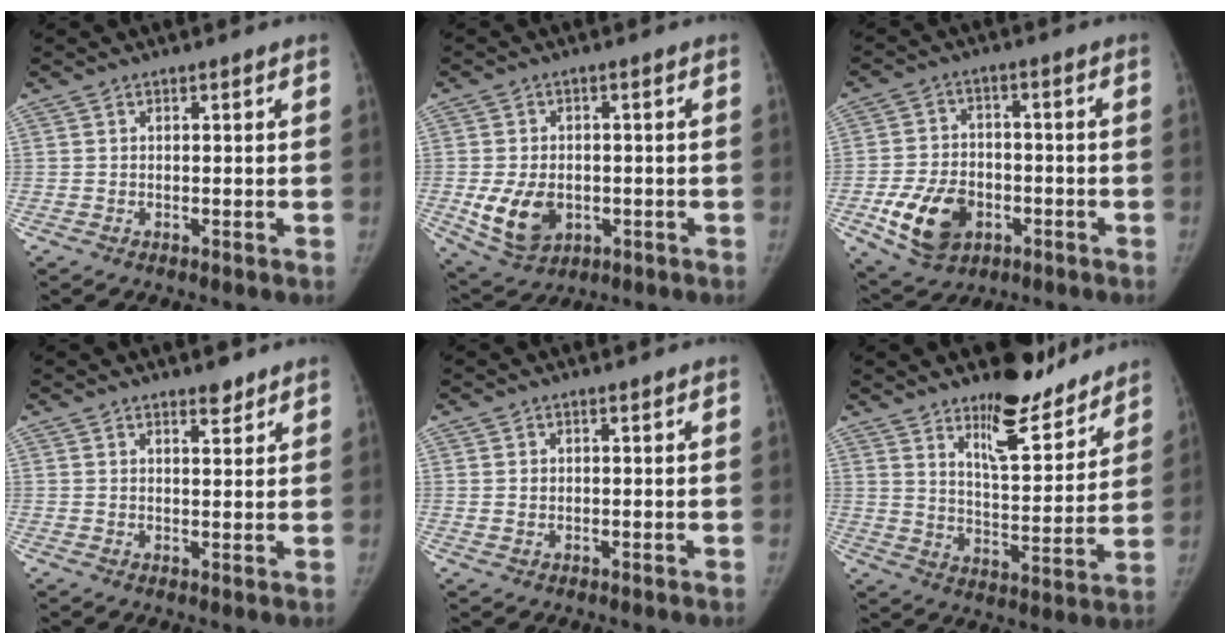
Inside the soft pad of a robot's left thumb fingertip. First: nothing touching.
{"total": 9.2, "force": [-1.9, 6.5, 6.1], "torque": [-0.099, -0.003, -0.017]}
{"total": 12.1, "force": [-4.5, 8.5, 7.3], "torque": [-0.114, 0.015, -0.069]}
{"total": 2.8, "force": [2.2, 1.0, 1.4], "torque": [-0.010, -0.016, 0.034]}
{"total": 1.1, "force": [0.2, 0.9, 0.5], "torque": [-0.005, -0.002, 0.007]}
{"total": 13.6, "force": [10.8, 4.4, 7.0], "torque": [-0.060, -0.089, 0.173]}